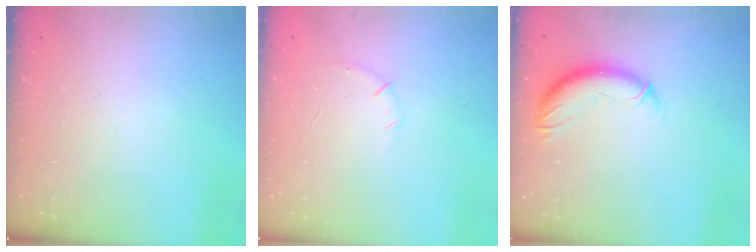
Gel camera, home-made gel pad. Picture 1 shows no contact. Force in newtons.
{"total": 5.1, "press": 4.9, "slide": 1.4}
{"total": 10.3, "press": 10.2, "slide": 1.4}